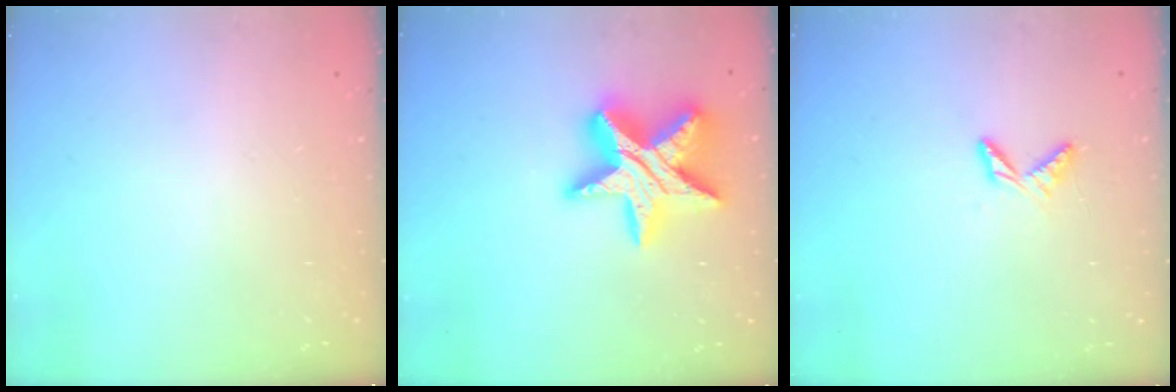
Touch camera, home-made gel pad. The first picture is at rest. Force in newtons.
{"total": 19.7, "press": 19.6, "slide": 1.8}
{"total": 4.7, "press": 4.7, "slide": 0.4}